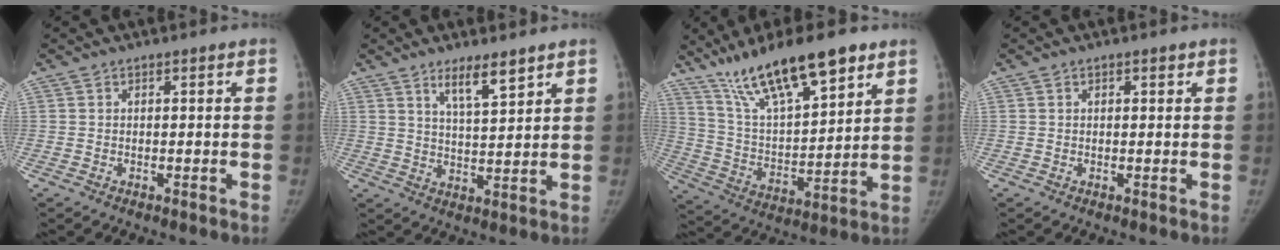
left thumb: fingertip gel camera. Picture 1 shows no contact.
{"total": 6.3, "force": [4.4, 1.4, 4.2], "torque": [-0.063, -0.035, 0.079]}
{"total": 20.2, "force": [13.6, 5.9, 13.8], "torque": [-0.216, -0.048, 0.247]}
{"total": 0.8, "force": [0.5, 0.5, 0.4], "torque": [0.000, -0.002, 0.005]}